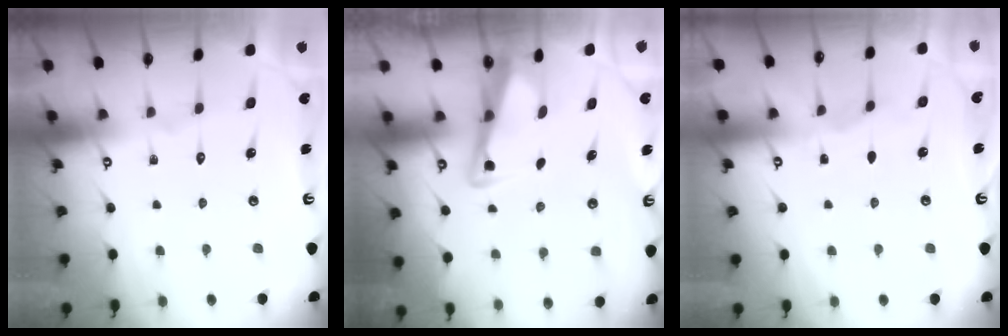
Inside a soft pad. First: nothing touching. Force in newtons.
{"total": 3.3, "press": 3.3, "slide": 0.3}
{"total": 3.9, "press": 3.9, "slide": 0.5}